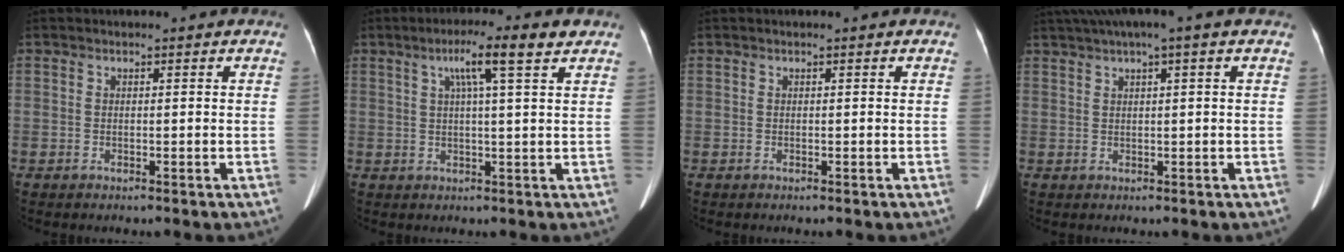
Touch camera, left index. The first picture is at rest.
{"total": 6.9, "force": [3.6, -0.2, 5.9], "torque": [-0.103, 0.015, 0.055]}
{"total": 0.0}
{"total": 6.4, "force": [4.1, -0.2, 4.9], "torque": [-0.085, 0.035, 0.067]}